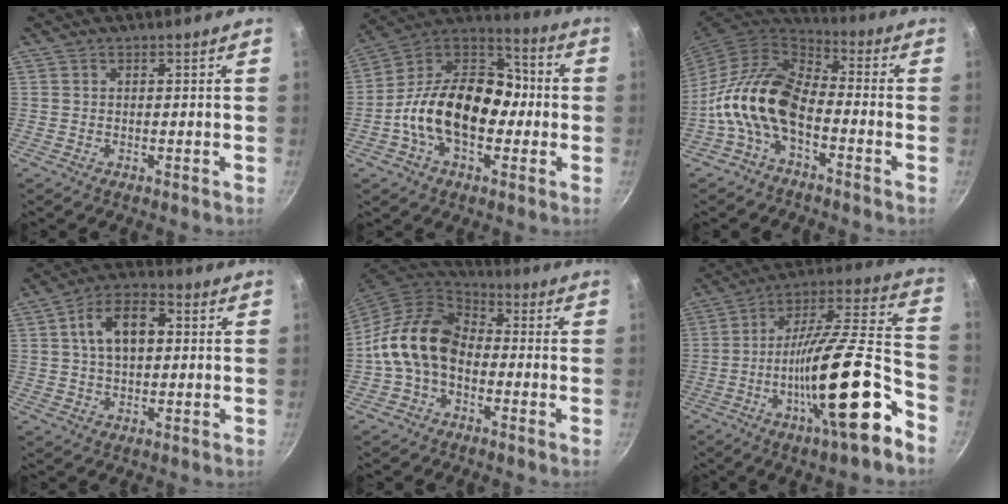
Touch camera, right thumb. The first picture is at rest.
{"total": 21.0, "force": [-3.0, 13.8, 15.5], "torque": [-0.222, 0.054, -0.071]}
{"total": 15.3, "force": [-4.7, 9.1, 11.4], "torque": [-0.203, 0.052, -0.111]}
{"total": 10.6, "force": [1.9, 6.3, 8.3], "torque": [-0.117, 0.021, 0.023]}
{"total": 13.5, "force": [-1.6, 9.6, 9.3], "torque": [-0.142, 0.037, -0.050]}
{"total": 24.5, "force": [-10.6, 5.5, 21.4], "torque": [-0.304, 0.056, -0.189]}